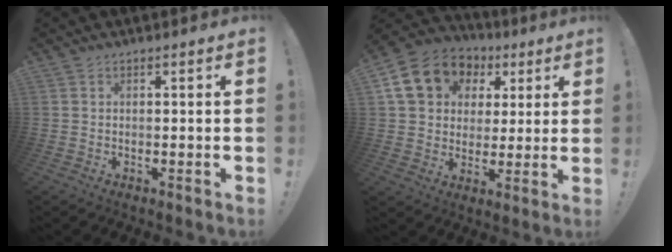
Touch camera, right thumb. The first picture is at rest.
{"total": 16.7, "force": [6.3, 13.5, 7.4], "torque": [-0.104, -0.021, 0.135]}